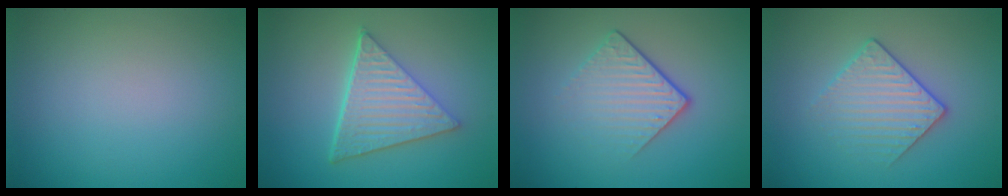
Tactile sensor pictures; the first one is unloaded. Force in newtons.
{"total": 6.4, "press": 4.6, "slide": 4.3}
{"total": 4.2, "press": 2.6, "slide": 3.3}
{"total": 2.9, "press": 2.6, "slide": 1.2}